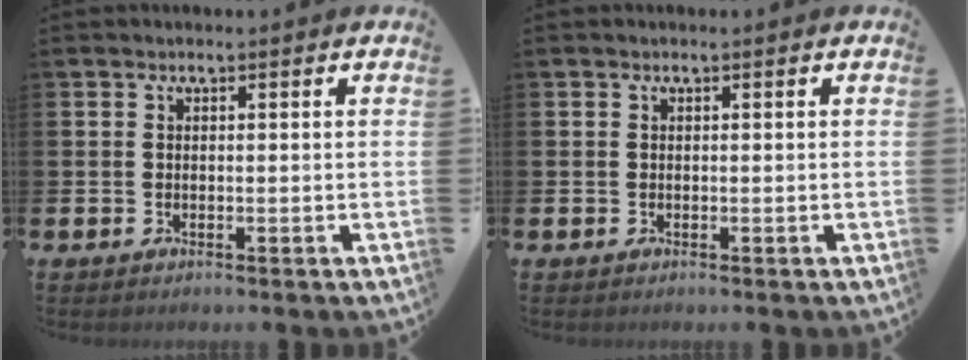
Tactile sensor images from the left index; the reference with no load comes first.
{"total": 0.0}